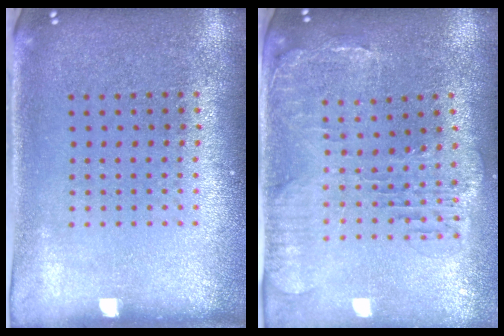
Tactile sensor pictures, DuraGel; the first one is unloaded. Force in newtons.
{"total": 1.4, "press": 1.4, "slide": 0.4}